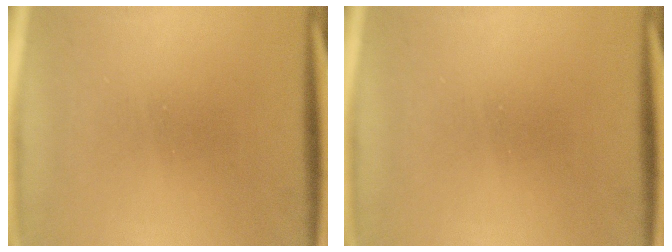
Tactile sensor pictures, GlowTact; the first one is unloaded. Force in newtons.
{"total": 0.0}